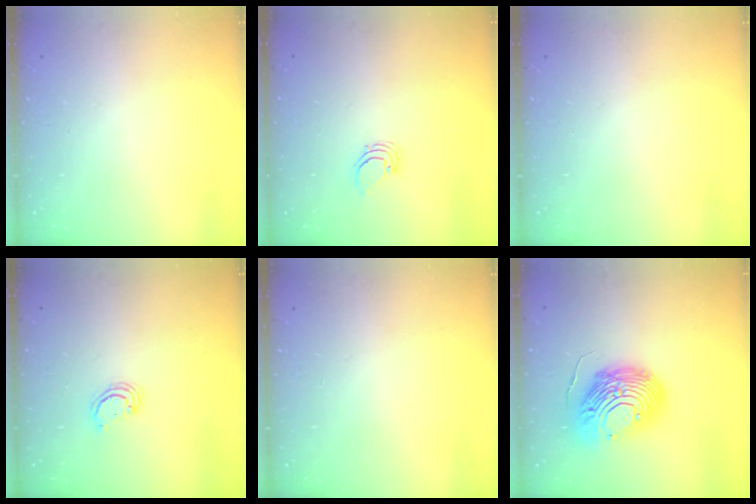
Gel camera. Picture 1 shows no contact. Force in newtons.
{"total": 1.9, "press": 1.9, "slide": 0.1}
{"total": 0.0}
{"total": 2.6, "press": 2.5, "slide": 0.3}
{"total": 0.0}
{"total": 18.0, "press": 17.9, "slide": 1.9}